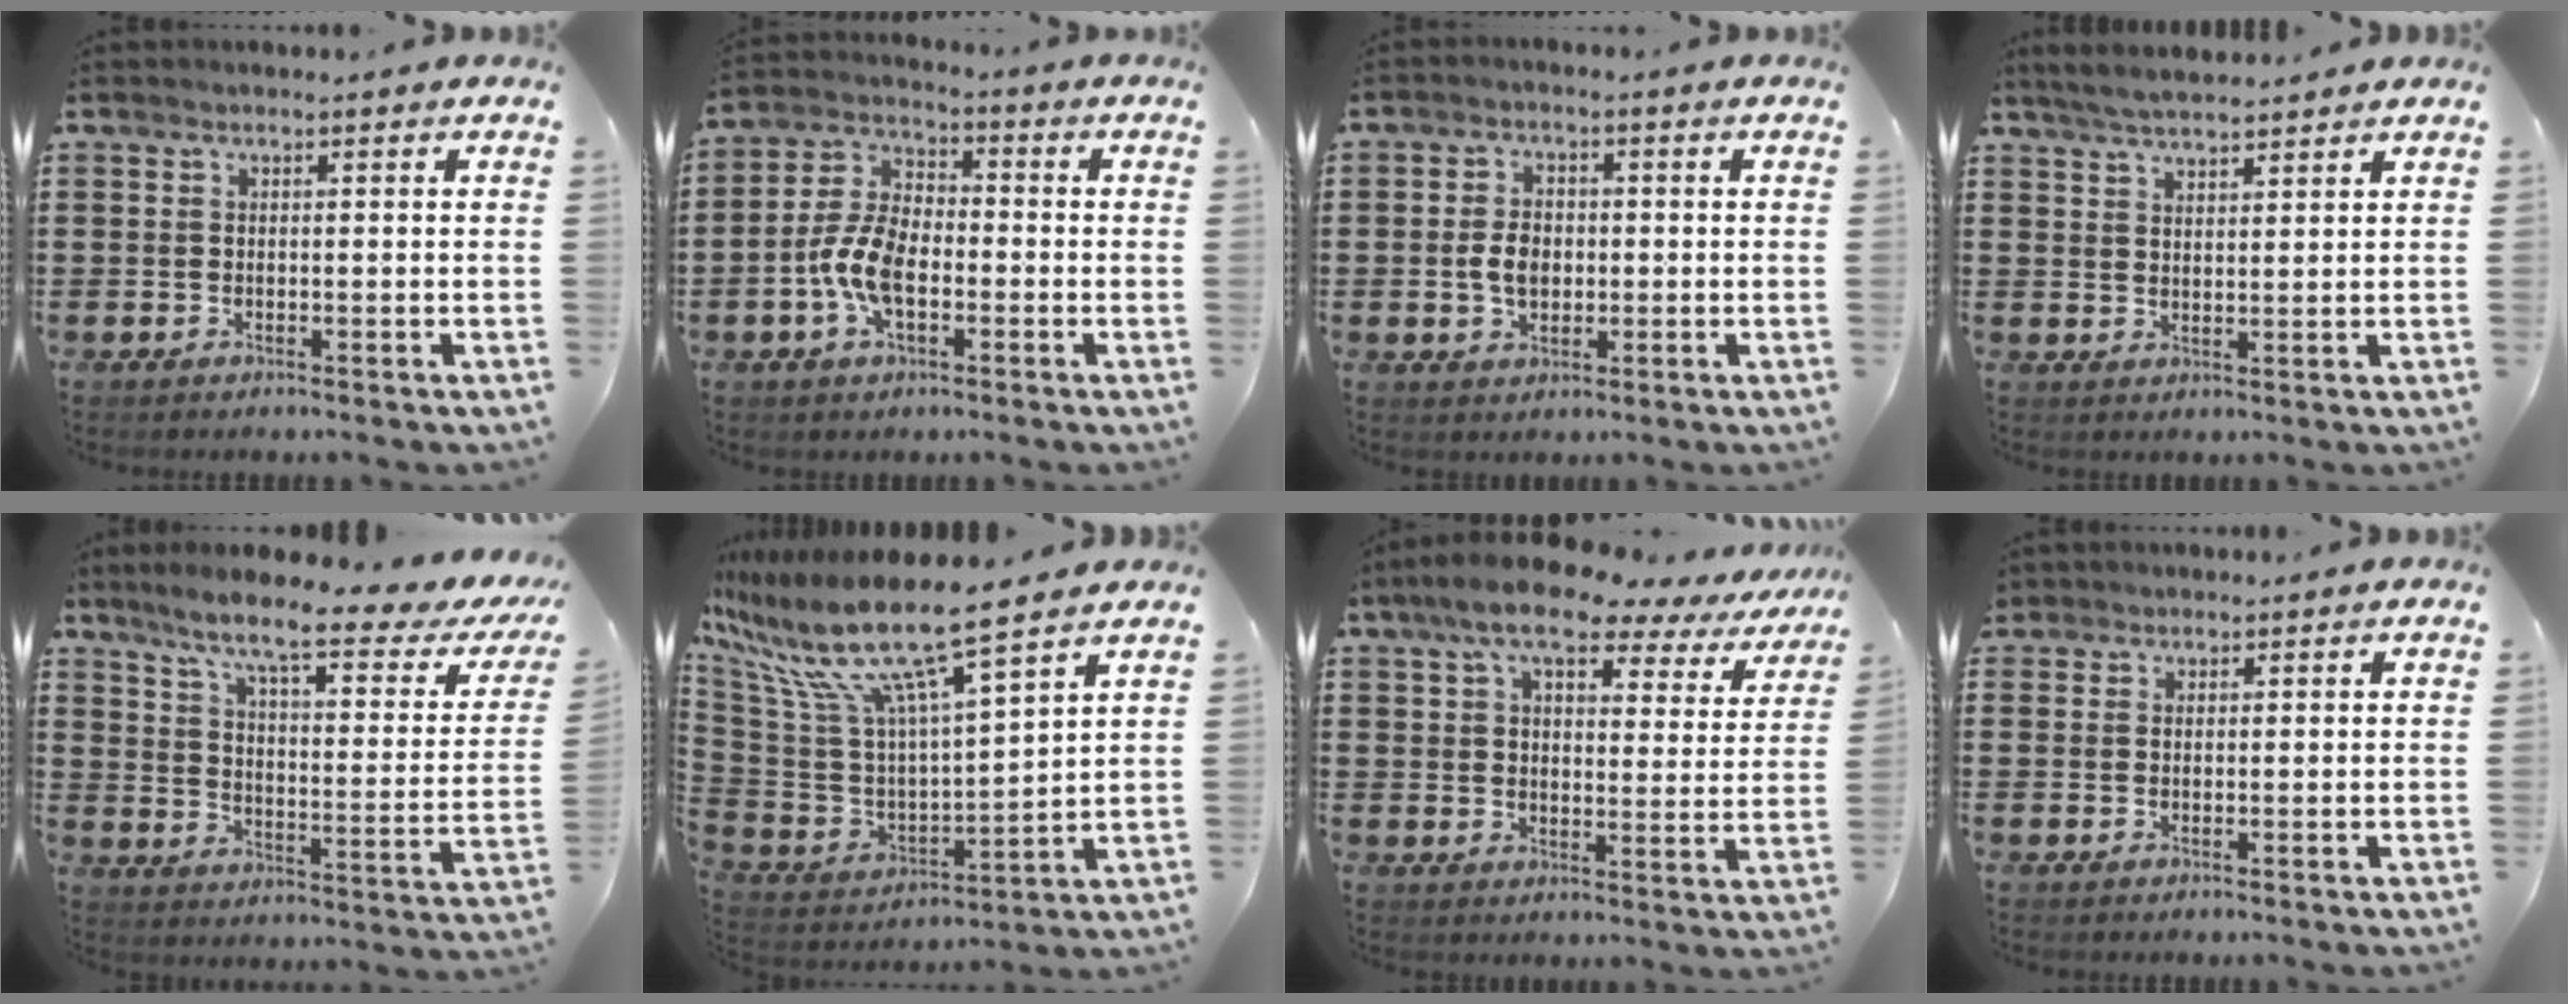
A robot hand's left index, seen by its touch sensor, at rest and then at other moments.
{"total": 8.0, "force": [-2.3, 4.2, 6.4], "torque": [-0.156, -0.002, -0.052]}
{"total": 4.4, "force": [-0.3, 2.8, 3.4], "torque": [-0.065, 0.002, -0.010]}
{"total": 3.9, "force": [3.7, 0.1, 1.2], "torque": [-0.034, -0.005, 0.068]}
{"total": 9.3, "force": [6.9, 0.3, 6.3], "torque": [-0.138, -0.045, 0.107]}
{"total": 13.3, "force": [9.5, 1.3, 9.2], "torque": [-0.221, -0.066, 0.157]}
{"total": 10.0, "force": [7.9, 2.5, 5.5], "torque": [-0.119, -0.029, 0.137]}
{"total": 1.2, "force": [1.0, 0.7, 0.1], "torque": [-0.005, 0.004, 0.021]}